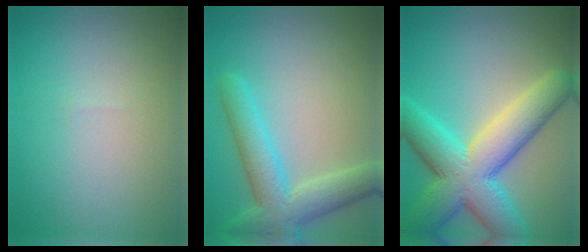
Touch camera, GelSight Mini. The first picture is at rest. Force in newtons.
{"total": 5.9, "press": 5.9, "slide": 0.3}
{"total": 10.4, "press": 10.4, "slide": 0.1}